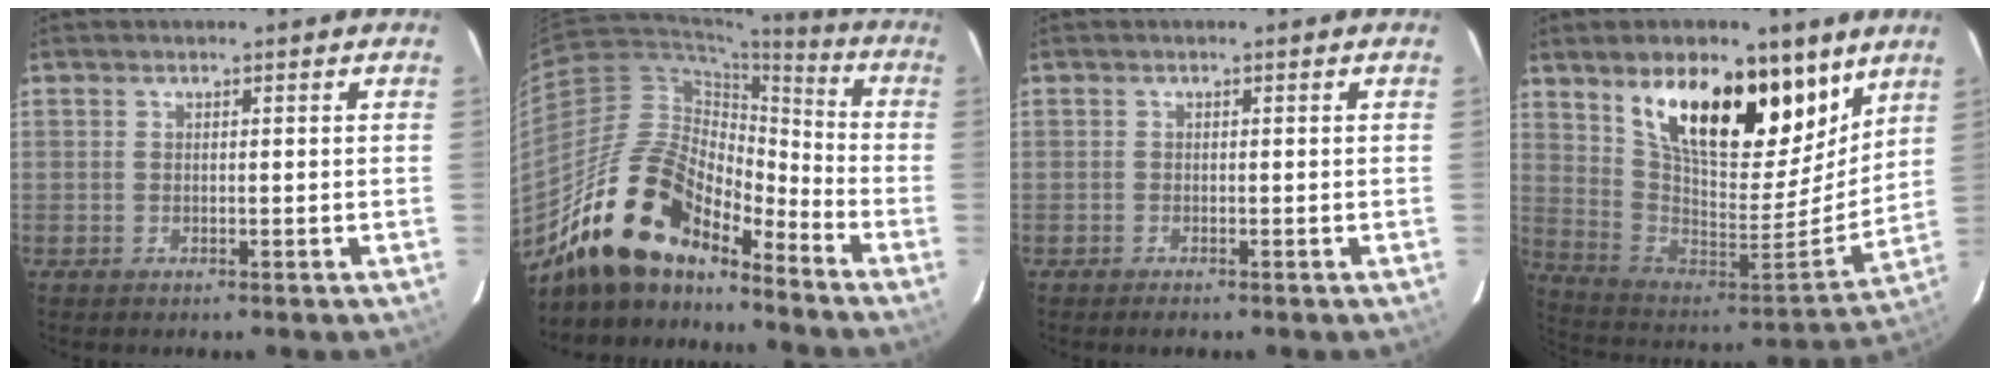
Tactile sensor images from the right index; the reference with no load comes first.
{"total": 18.1, "force": [-14.4, 6.8, 8.5], "torque": [-0.157, 0.009, -0.270]}
{"total": 1.2, "force": [-1.0, 0.4, 0.4], "torque": [-0.008, -0.003, -0.018]}
{"total": 24.6, "force": [14.8, 11.1, 16.2], "torque": [-0.281, -0.005, 0.265]}